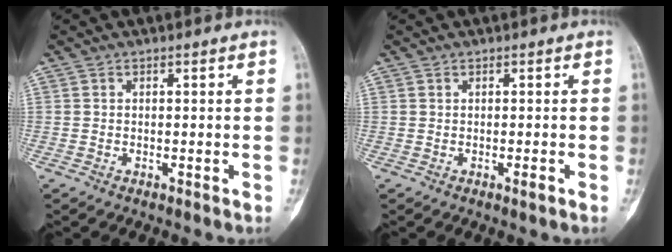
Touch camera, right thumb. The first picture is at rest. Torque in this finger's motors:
{"motor_torque": [0.57, 0.30, 0.06, -0.22, 0.05]}